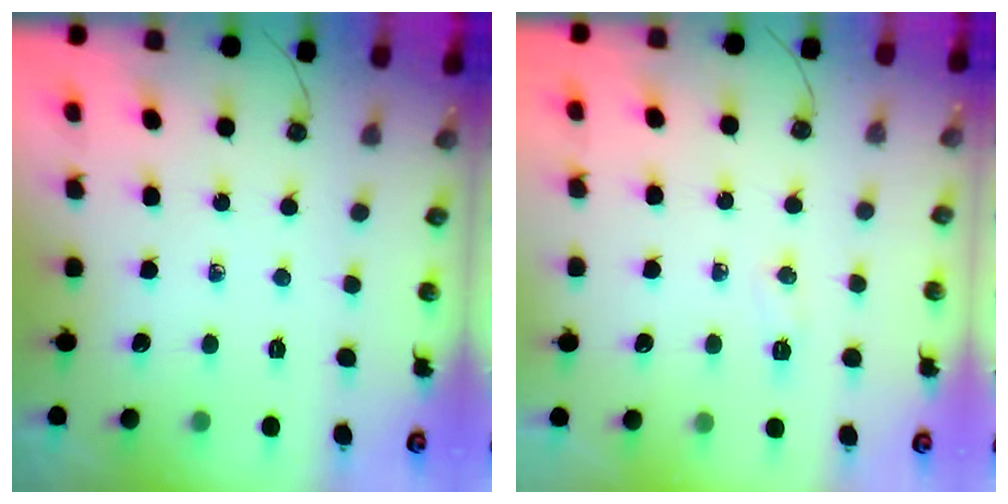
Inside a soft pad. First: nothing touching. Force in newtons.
{"total": 4.1, "press": 4.0, "slide": 1.2}